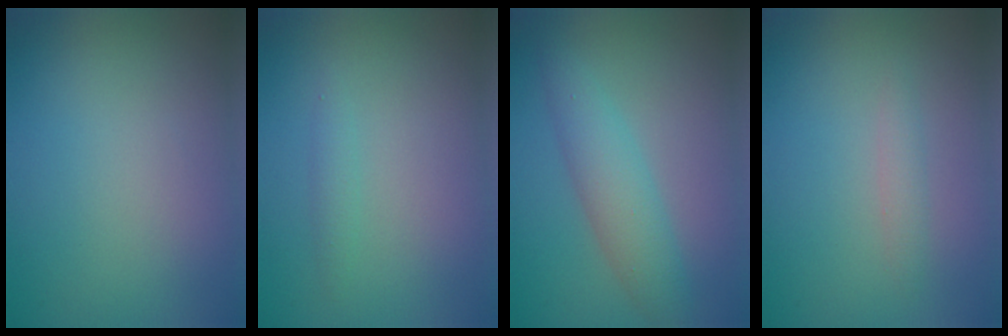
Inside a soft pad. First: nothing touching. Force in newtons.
{"total": 0.9, "press": 0.9, "slide": 0.0}
{"total": 3.6, "press": 3.6, "slide": 0.0}
{"total": 1.0, "press": 1.0, "slide": 0.0}